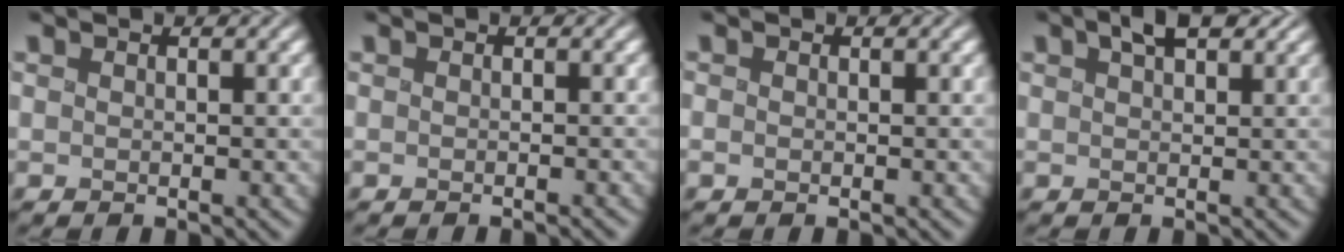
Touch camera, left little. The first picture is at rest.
{"total": 0.7, "force": [-0.6, 0.1, 0.4], "torque": [0.004, 0.004, -0.012]}
{"total": 0.0}
{"total": 3.2, "force": [1.8, 1.4, 2.2], "torque": [-0.030, 0.008, 0.026]}